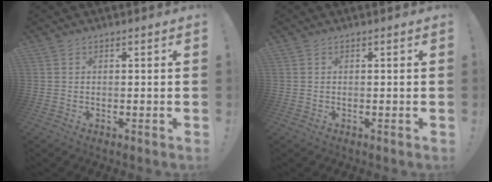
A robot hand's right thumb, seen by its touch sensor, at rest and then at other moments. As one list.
[{"total": 0.0}]